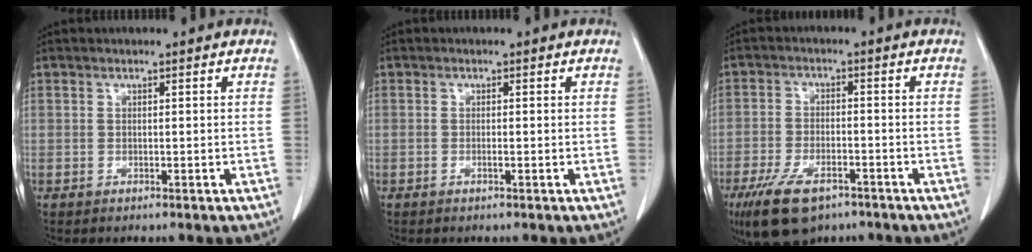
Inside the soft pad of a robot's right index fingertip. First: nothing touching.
{"total": 0.6, "force": [-0.2, 0.0, 0.6], "torque": [-0.011, 0.000, -0.002]}
{"total": 10.4, "force": [-6.8, 4.3, 6.6], "torque": [-0.129, -0.013, -0.115]}